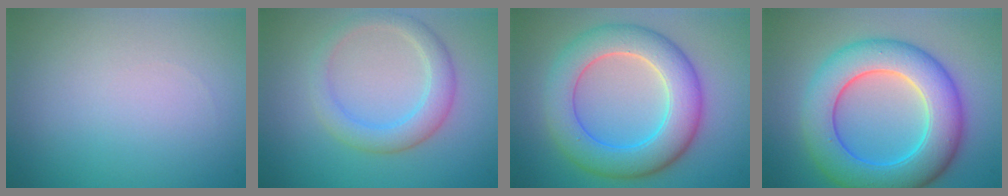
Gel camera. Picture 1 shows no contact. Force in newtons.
{"total": 3.2, "press": 3.2, "slide": 0.3}
{"total": 7.7, "press": 7.7, "slide": 0.1}
{"total": 9.4, "press": 9.4, "slide": 0.4}